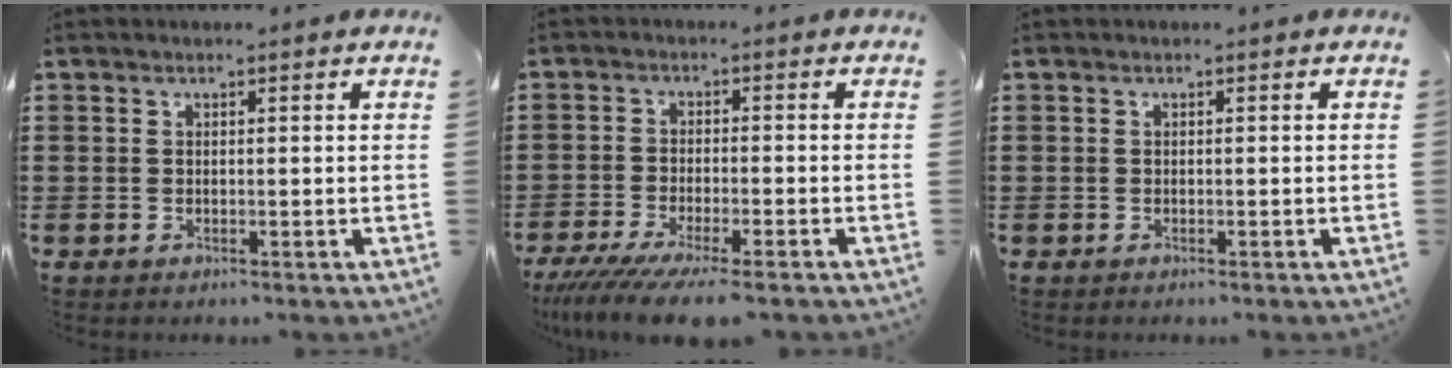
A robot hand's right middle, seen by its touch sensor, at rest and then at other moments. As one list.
[{"total": 5.9, "force": [-5.0, -0.1, 3.0], "torque": [-0.076, -0.028, -0.099]}, {"total": 0.0}]